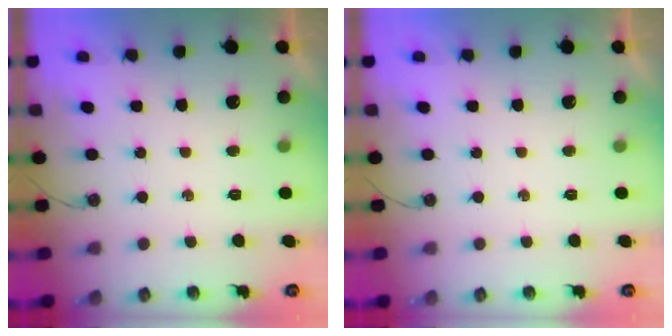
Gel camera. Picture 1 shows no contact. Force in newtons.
{"total": 0.0}